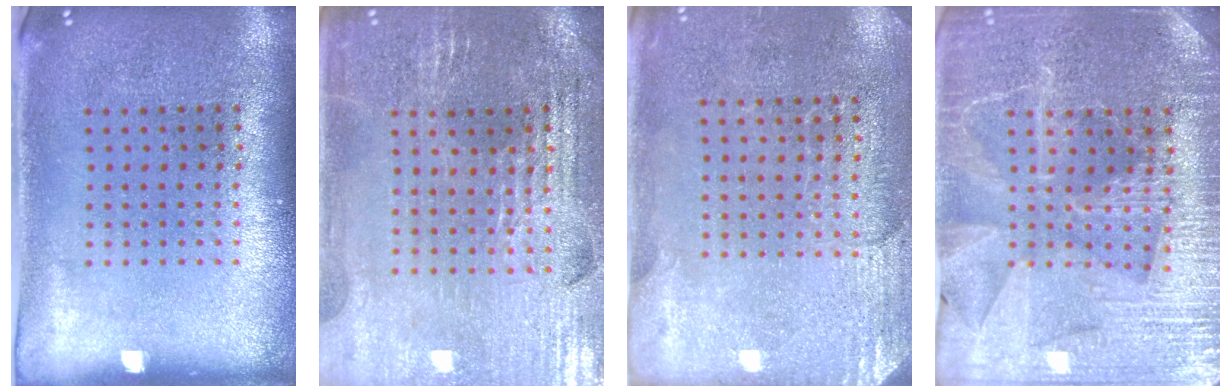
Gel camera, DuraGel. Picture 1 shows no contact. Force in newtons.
{"total": 2.9, "press": 2.8, "slide": 0.5}
{"total": 2.6, "press": 2.3, "slide": 1.2}
{"total": 4.0, "press": 3.7, "slide": 1.3}